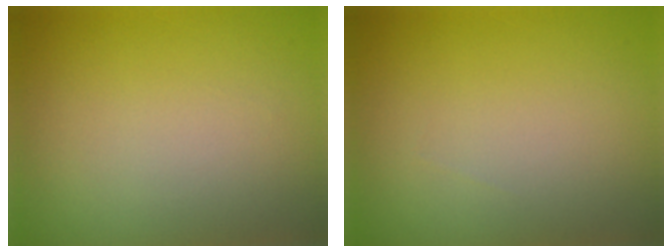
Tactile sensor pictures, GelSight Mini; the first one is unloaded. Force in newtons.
{"total": 0.0}